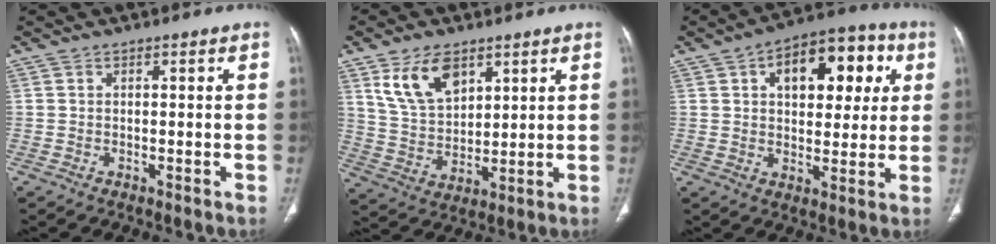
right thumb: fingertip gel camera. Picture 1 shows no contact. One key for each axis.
{"total": 10.7, "fx": 5.9, "fy": 6.1, "fz": 6.5, "tx": -0.103, "ty": -0.028, "tz": 0.123}
{"total": 16.3, "fx": 5.3, "fy": 9.1, "fz": 12.3, "tx": -0.120, "ty": 0.011, "tz": 0.074}